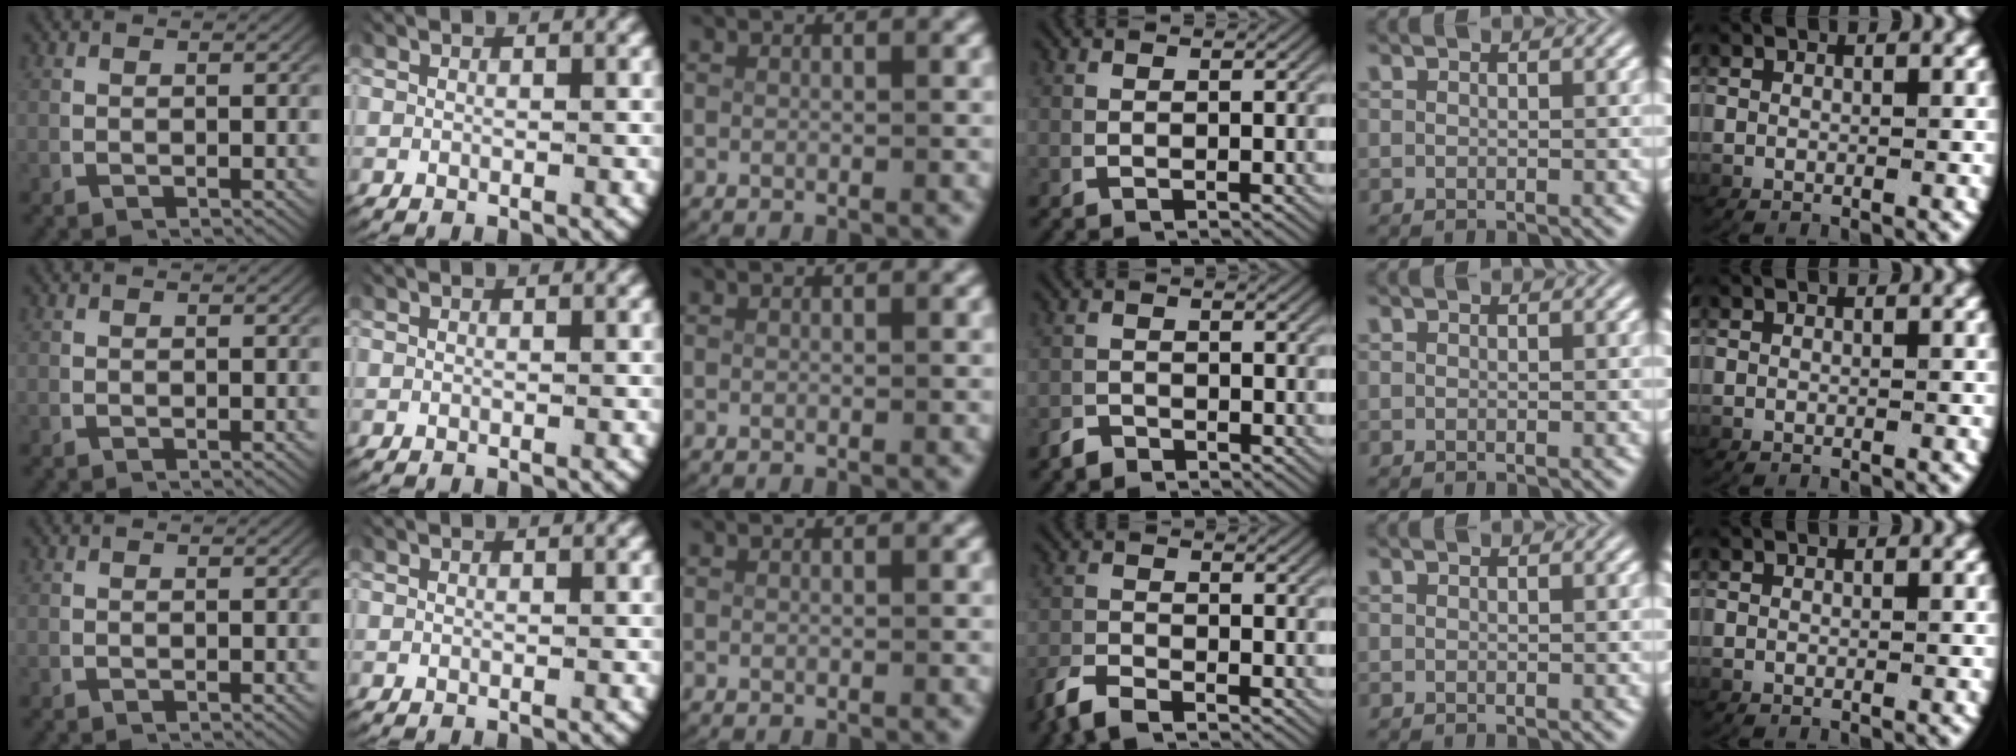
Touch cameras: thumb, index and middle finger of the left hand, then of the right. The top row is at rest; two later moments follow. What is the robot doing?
{"motion": "lift_and_place", "object": "paper"}